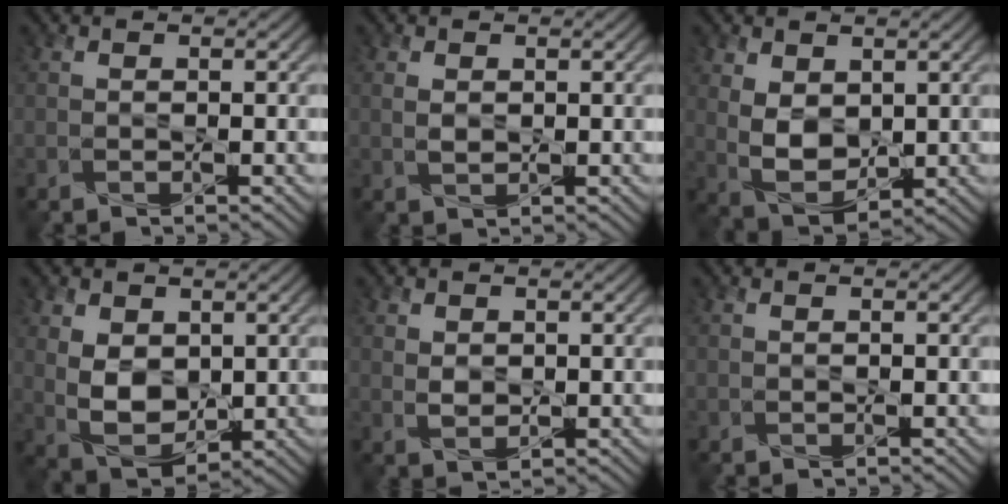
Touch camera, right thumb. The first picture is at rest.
{"total": 1.5, "force": [0.4, 1.0, 1.1], "torque": [-0.028, -0.002, 0.010]}
{"total": 5.9, "force": [1.7, 3.9, 4.0], "torque": [-0.096, -0.008, 0.040]}
{"total": 6.8, "force": [1.4, 4.7, 4.7], "torque": [-0.112, -0.009, 0.033]}
{"total": 1.9, "force": [0.7, 1.4, 1.1], "torque": [-0.028, -0.003, 0.016]}
{"total": 0.0}